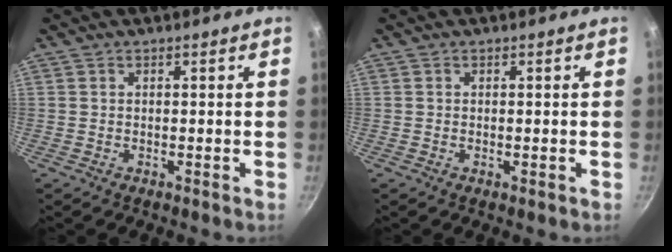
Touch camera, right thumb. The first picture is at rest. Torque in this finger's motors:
{"motor_torque": [-0.28, -0.12, -0.42, 0.01, -0.07]}